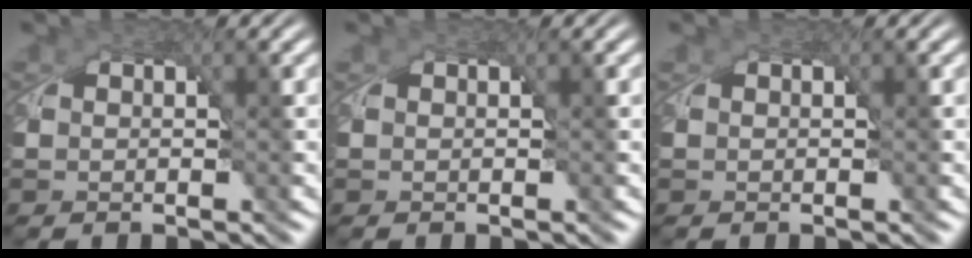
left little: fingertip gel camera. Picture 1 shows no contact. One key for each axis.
{"total": 0.0}
{"total": 0.0}